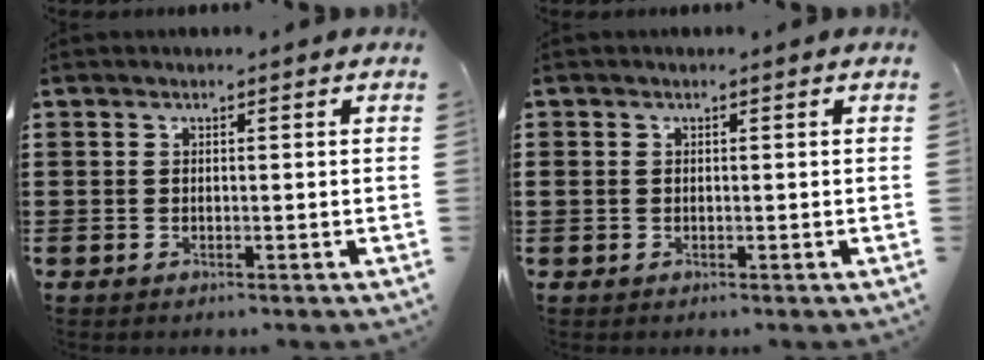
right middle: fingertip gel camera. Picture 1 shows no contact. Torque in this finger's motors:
{"motor_torque": [1.96, 0.18, 0.18, 0.08]}